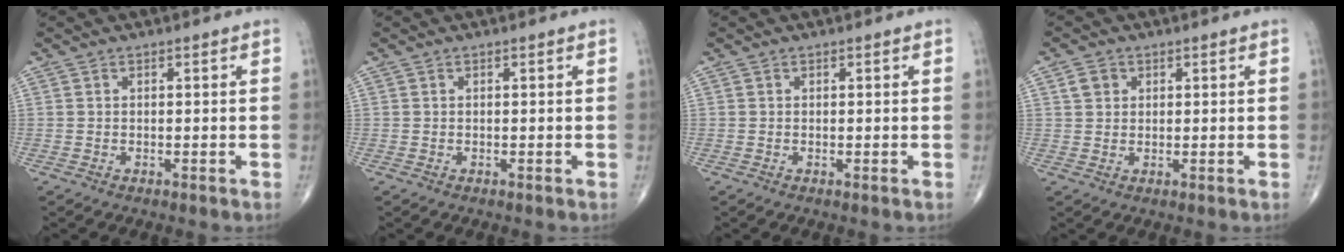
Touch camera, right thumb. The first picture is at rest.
{"total": 0.0}
{"total": 0.0}
{"total": 2.7, "force": [1.1, 2.2, 1.0], "torque": [-0.010, -0.002, 0.018]}